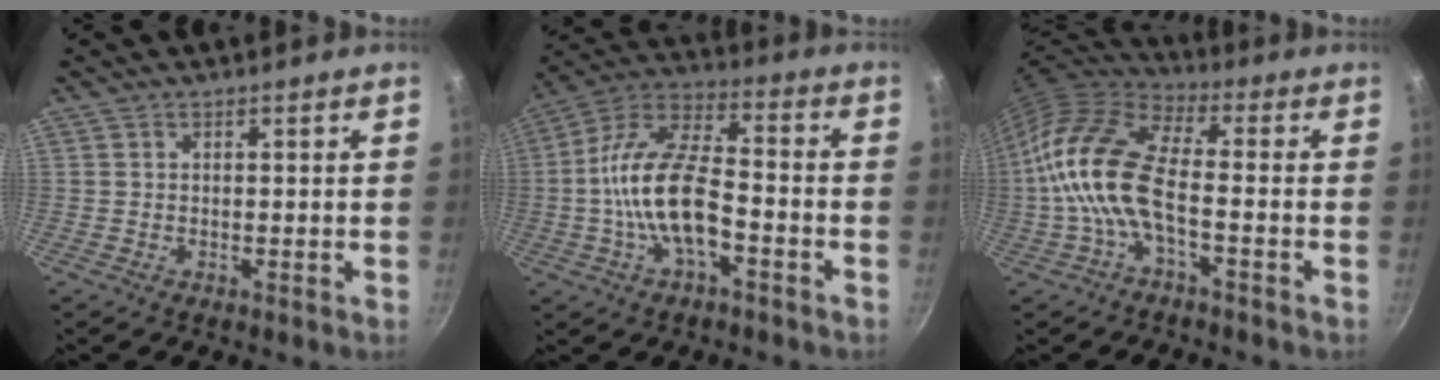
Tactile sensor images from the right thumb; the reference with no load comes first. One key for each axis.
{"total": 16.1, "fx": -4.1, "fy": 7.5, "fz": 13.7, "tx": -0.244, "ty": 0.047, "tz": -0.090}
{"total": 14.7, "fx": -3.1, "fy": 6.6, "fz": 12.8, "tx": -0.258, "ty": 0.036, "tz": -0.078}